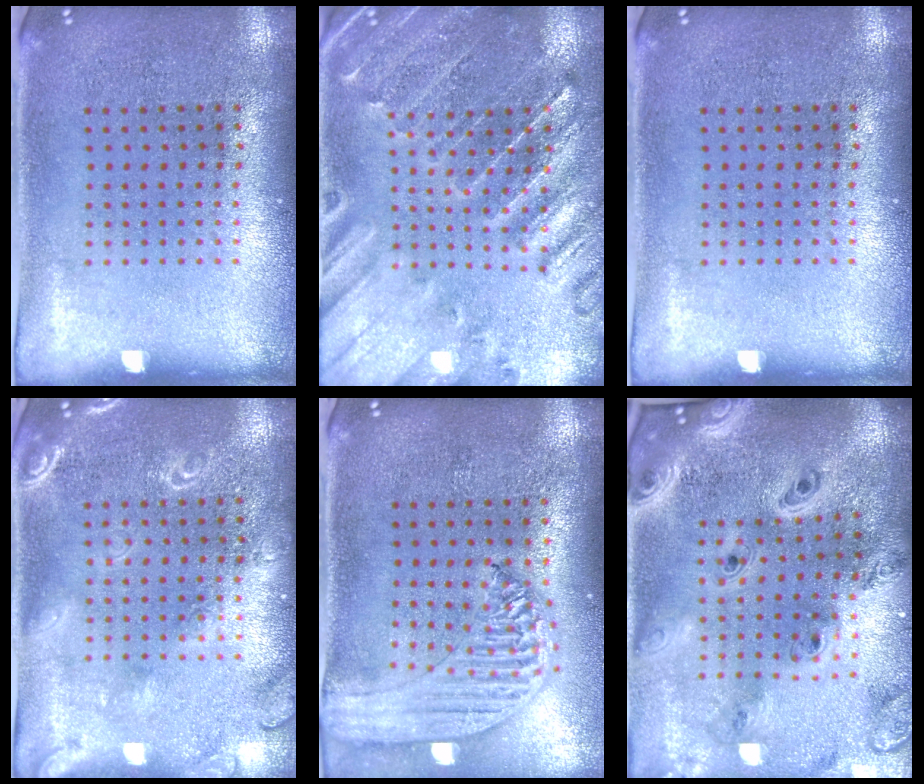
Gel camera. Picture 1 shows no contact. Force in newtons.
{"total": 1.1, "press": 1.1, "slide": 0.3}
{"total": 0.0}
{"total": 1.8, "press": 1.8, "slide": 0.5}
{"total": 1.8, "press": 1.7, "slide": 0.6}
{"total": 4.0, "press": 3.0, "slide": 2.7}